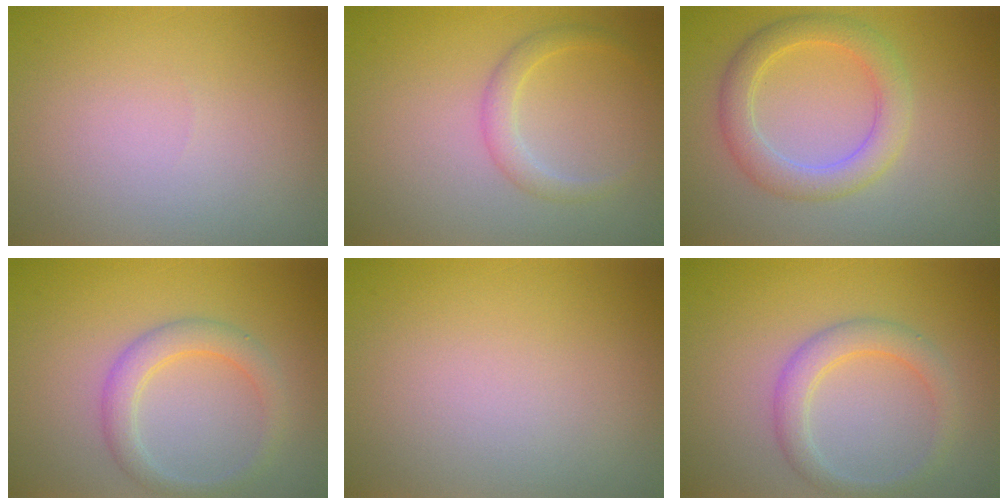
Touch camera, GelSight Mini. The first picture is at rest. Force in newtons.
{"total": 1.8, "press": 1.8, "slide": 0.0}
{"total": 3.8, "press": 3.8, "slide": 0.2}
{"total": 2.8, "press": 2.8, "slide": 0.1}
{"total": 0.0}
{"total": 2.8, "press": 2.8, "slide": 0.1}